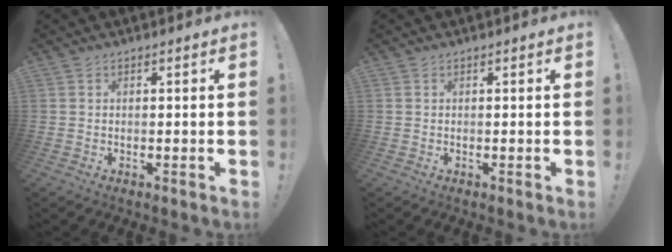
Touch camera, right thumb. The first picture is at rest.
{"total": 0.0}